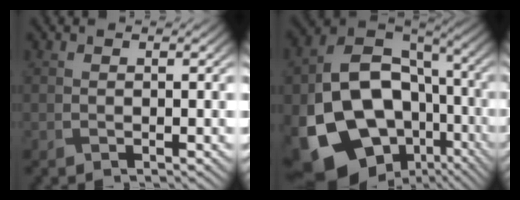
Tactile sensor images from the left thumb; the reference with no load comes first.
{"total": 20.6, "force": [-7.0, 15.4, 11.9], "torque": [-0.240, -0.042, -0.094]}